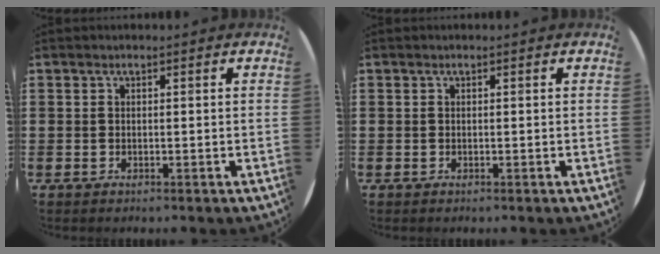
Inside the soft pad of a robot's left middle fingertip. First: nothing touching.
{"total": 0.0}